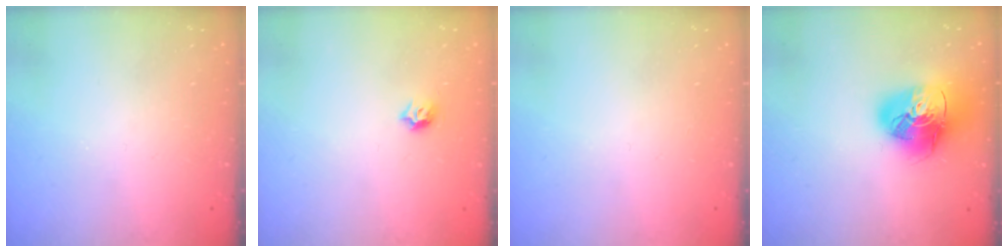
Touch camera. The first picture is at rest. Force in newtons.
{"total": 4.0, "press": 3.9, "slide": 0.8}
{"total": 0.0}
{"total": 15.6, "press": 15.5, "slide": 1.6}